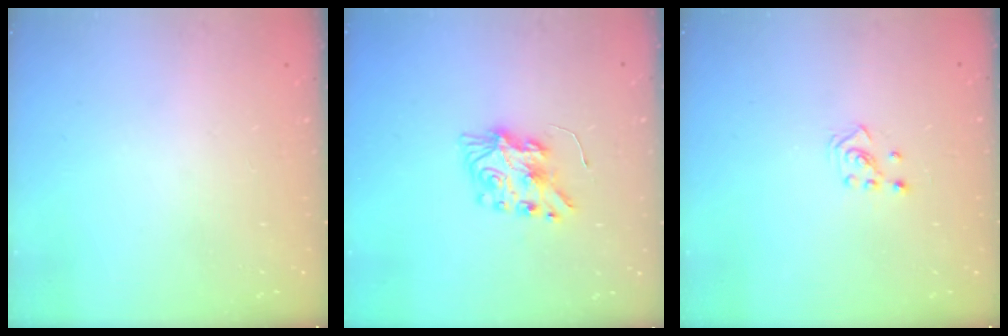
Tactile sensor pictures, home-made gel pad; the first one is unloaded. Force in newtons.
{"total": 7.7, "press": 7.7, "slide": 0.3}
{"total": 2.3, "press": 2.2, "slide": 0.8}